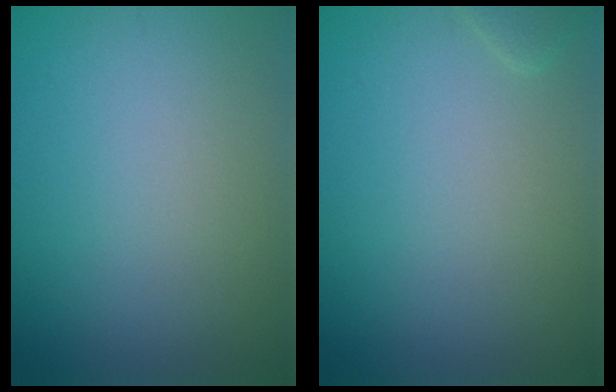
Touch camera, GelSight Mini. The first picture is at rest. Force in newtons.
{"total": 0.8, "press": 0.8, "slide": 0.1}